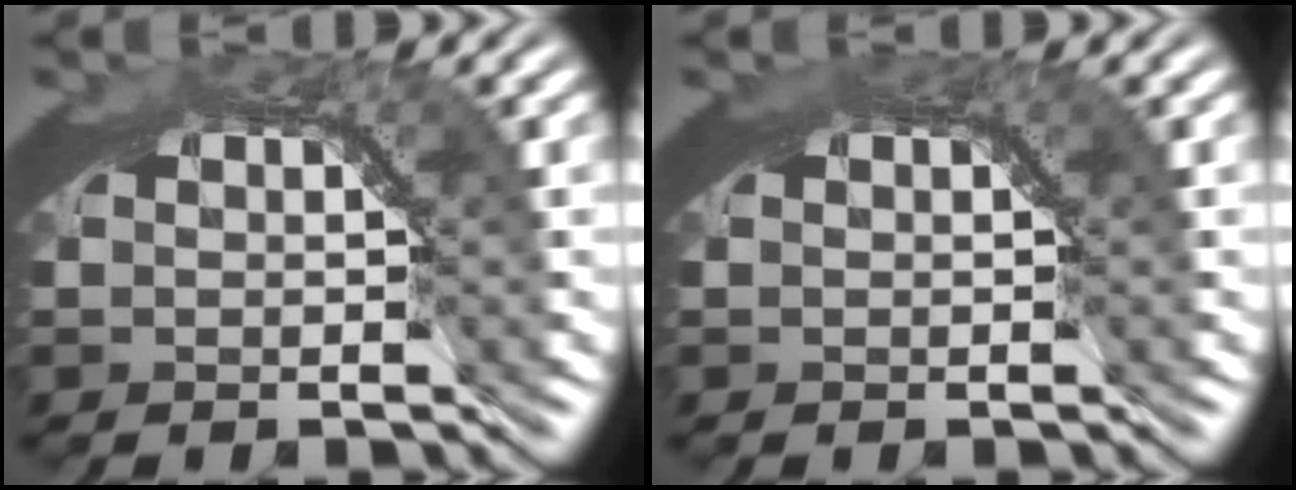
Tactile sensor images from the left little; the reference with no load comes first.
{"total": 0.9, "force": [0.4, 0.3, 0.8], "torque": [-0.007, 0.002, 0.004]}